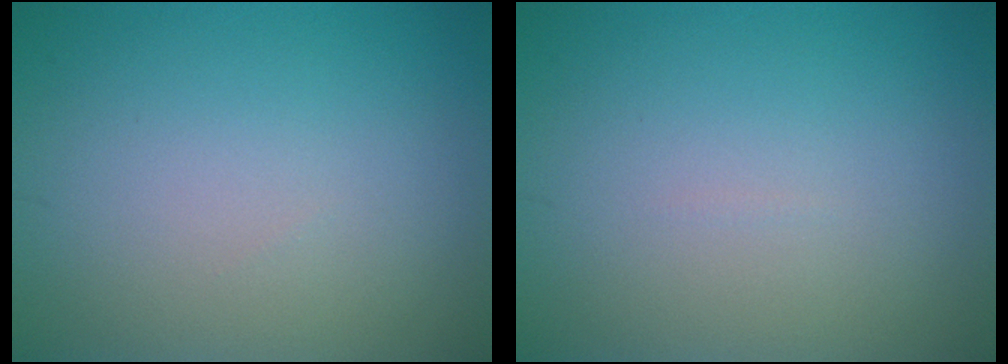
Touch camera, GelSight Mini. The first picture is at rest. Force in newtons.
{"total": 0.0}